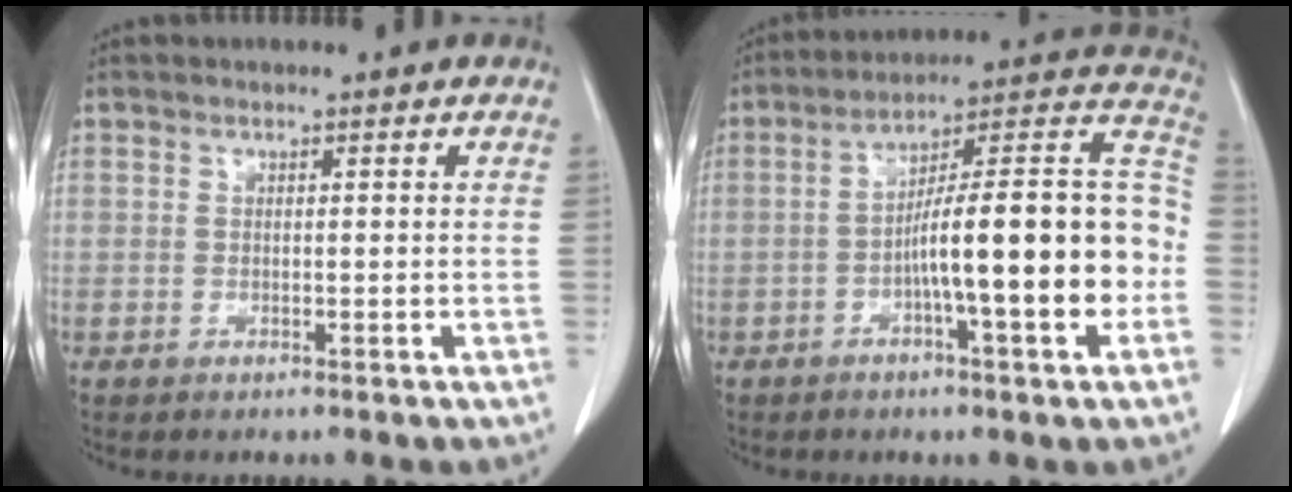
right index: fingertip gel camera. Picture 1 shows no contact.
{"total": 19.6, "force": [-3.9, 1.9, 19.1], "torque": [-0.259, 0.030, -0.060]}